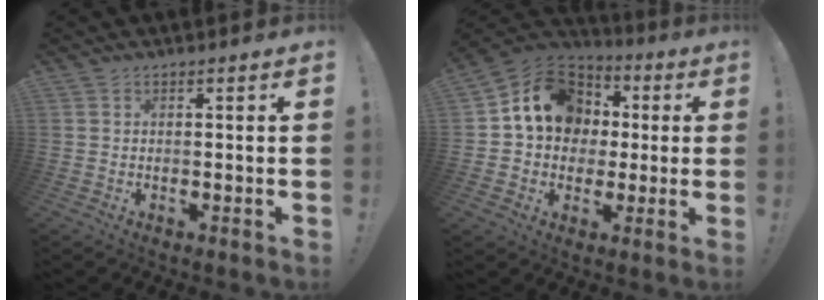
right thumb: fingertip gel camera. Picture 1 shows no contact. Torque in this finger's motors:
{"motor_torque": [1.37, 2.21, 0.27, -0.17, 0.08]}